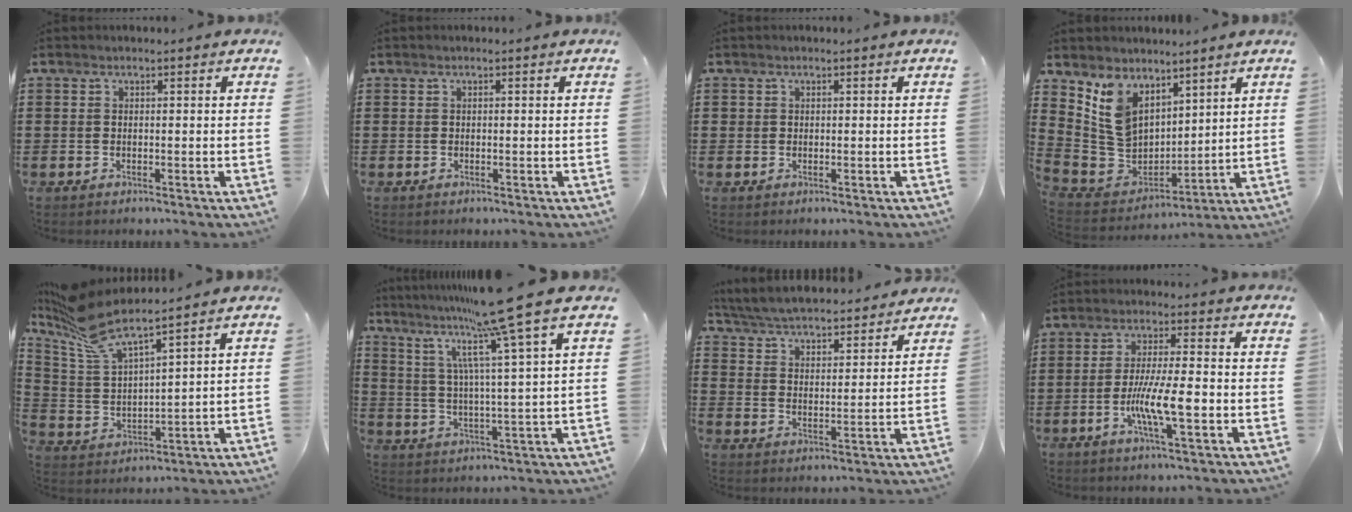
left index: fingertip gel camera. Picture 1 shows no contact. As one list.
[{"total": 0.0}, {"total": 0.6, "force": [0.2, 0.6, -0.1], "torque": [0.000, 0.005, 0.003]}, {"total": 8.4, "force": [5.1, 6.1, 2.5], "torque": [-0.096, -0.024, 0.105]}, {"total": 8.2, "force": [7.0, 1.2, 4.1], "torque": [-0.111, -0.033, 0.122]}, {"total": 12.1, "force": [8.8, -1.7, 8.1], "torque": [-0.173, -0.052, 0.134]}, {"total": 5.1, "force": [5.1, 0.1, 0.7], "torque": [-0.041, -0.034, 0.086]}, {"total": 8.1, "force": [-2.4, 1.4, 7.6], "torque": [-0.146, -0.007, -0.046]}]